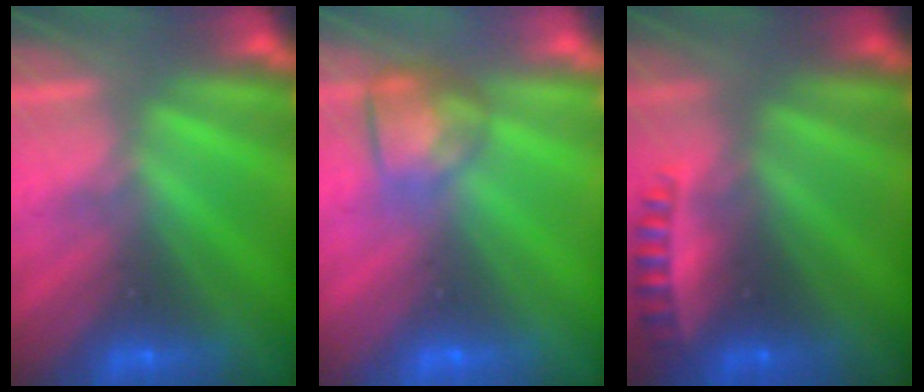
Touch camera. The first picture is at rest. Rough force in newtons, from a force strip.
{"total": 2.9}
{"total": 2.5}